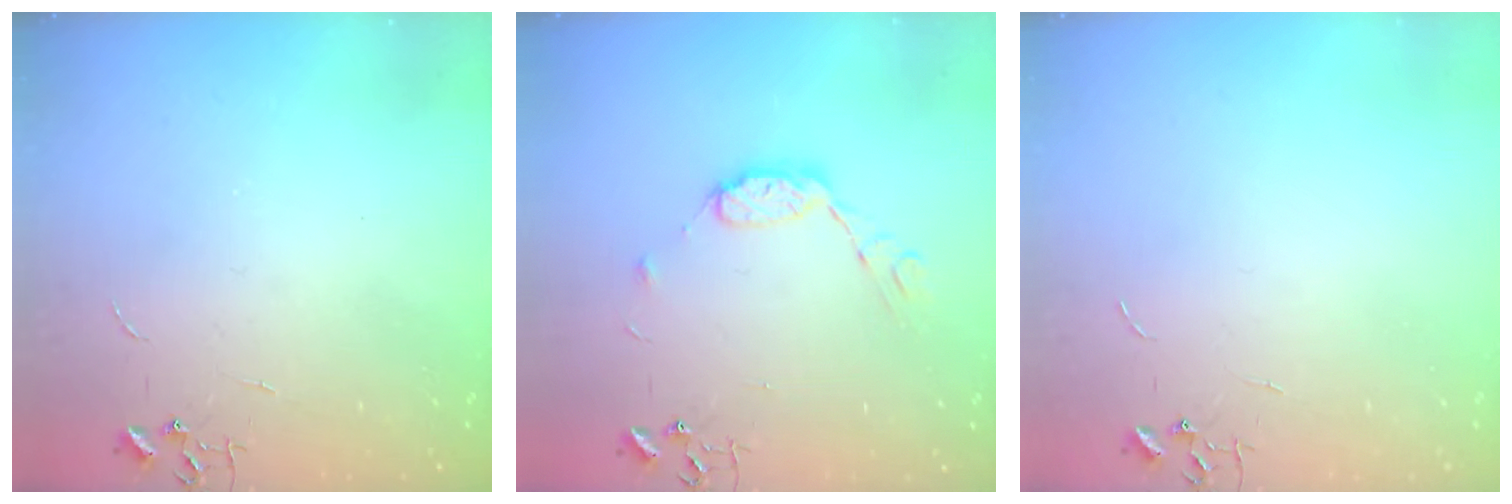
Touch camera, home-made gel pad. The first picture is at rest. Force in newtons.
{"total": 9.1, "press": 9.1, "slide": 0.6}
{"total": 0.0}